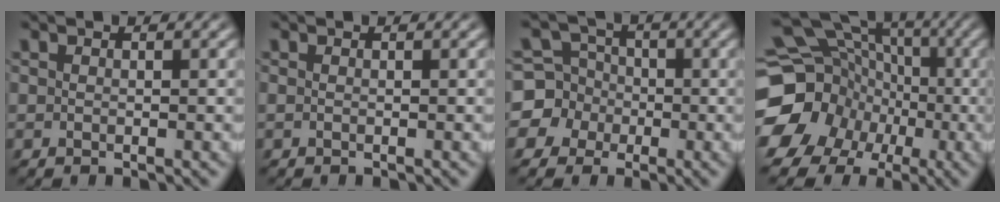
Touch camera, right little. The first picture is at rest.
{"total": 0.0}
{"total": 9.3, "force": [-1.8, 8.8, 2.7], "torque": [-0.074, -0.040, -0.031]}
{"total": 17.6, "force": [-1.0, 15.5, 8.3], "torque": [-0.170, -0.046, -0.021]}